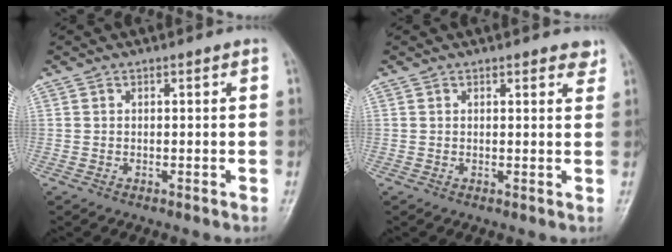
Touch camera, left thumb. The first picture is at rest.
{"total": 2.7, "force": [2.0, 1.1, 1.3], "torque": [0.004, -0.006, 0.018]}